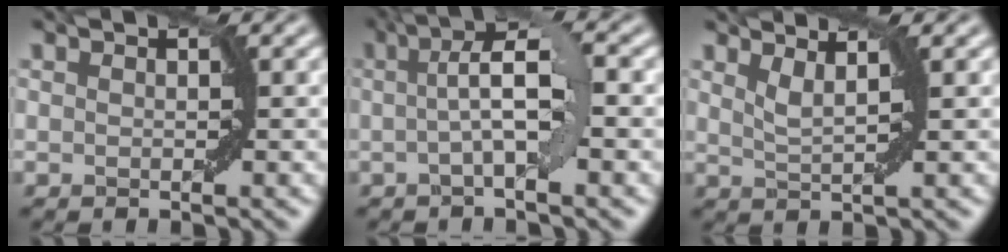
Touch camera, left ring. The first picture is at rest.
{"total": 4.7, "force": [0.2, 0.8, 4.6], "torque": [-0.081, 0.011, -0.002]}
{"total": 2.0, "force": [1.4, 0.3, 1.4], "torque": [-0.019, -0.003, 0.028]}